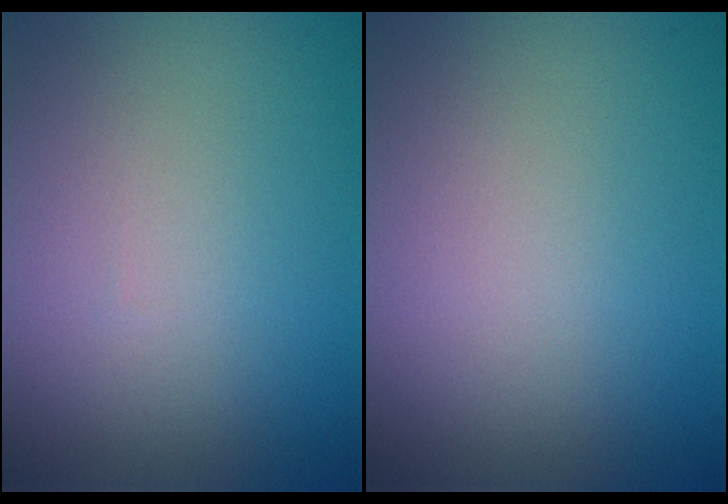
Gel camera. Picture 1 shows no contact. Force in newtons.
{"total": 0.0}